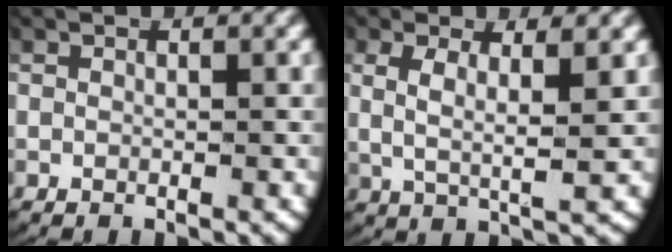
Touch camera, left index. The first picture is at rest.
{"total": 4.2, "force": [1.4, 1.5, 3.6], "torque": [-0.076, -0.007, 0.027]}